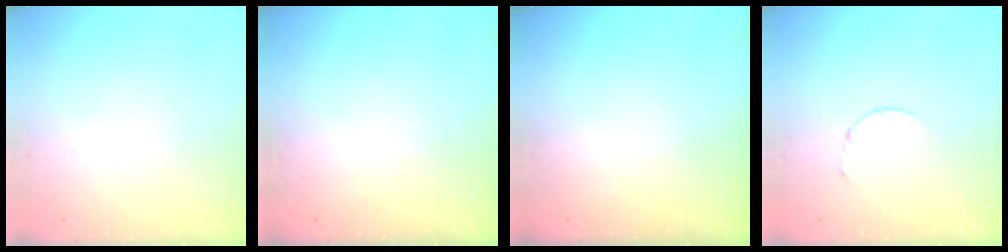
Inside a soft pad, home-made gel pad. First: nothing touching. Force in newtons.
{"total": 0.0}
{"total": 0.0}
{"total": 2.5, "press": 2.5, "slide": 0.3}